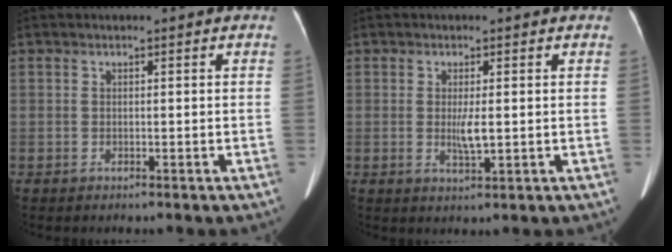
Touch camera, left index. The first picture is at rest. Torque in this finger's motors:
{"motor_torque": [0.73, 0.08, 0.25, 0.08]}